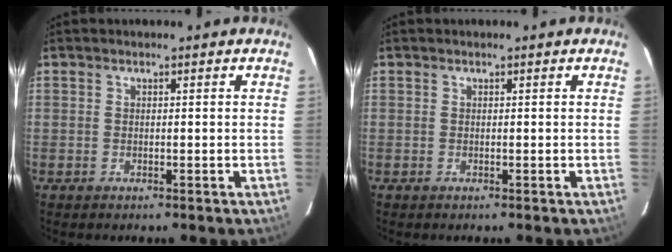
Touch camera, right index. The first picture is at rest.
{"total": 0.0}